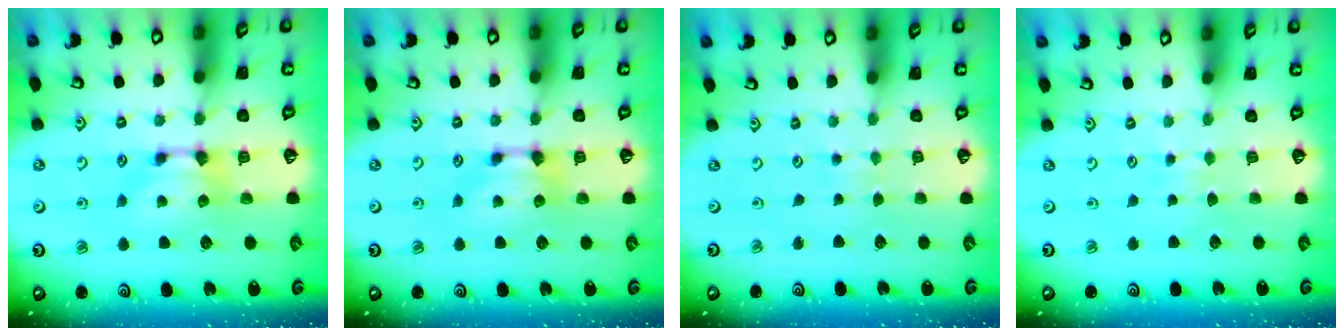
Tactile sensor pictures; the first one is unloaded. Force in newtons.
{"total": 0.0}
{"total": 4.1, "press": 4.1, "slide": 0.1}
{"total": 3.5, "press": 3.5, "slide": 0.2}